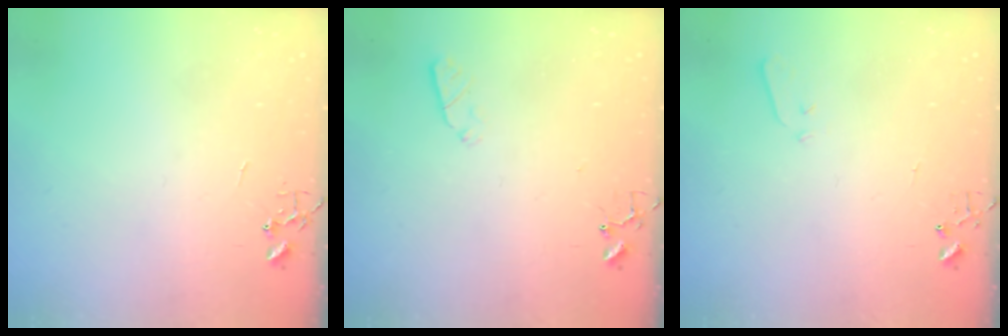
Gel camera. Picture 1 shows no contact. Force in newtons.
{"total": 2.9, "press": 2.8, "slide": 0.5}
{"total": 3.3, "press": 3.2, "slide": 0.6}